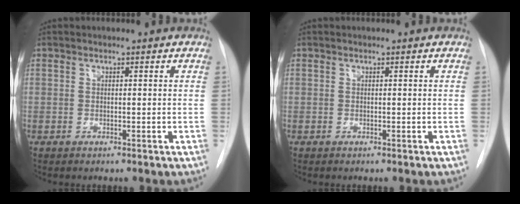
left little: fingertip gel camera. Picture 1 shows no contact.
{"total": 0.0}